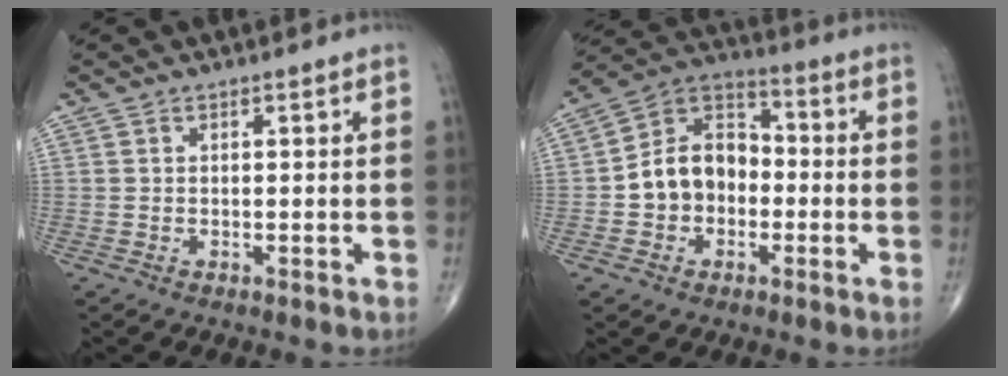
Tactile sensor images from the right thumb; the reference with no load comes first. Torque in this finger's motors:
{"motor_torque": [0.03, 0.50, 0.52, -0.39, 0.30]}